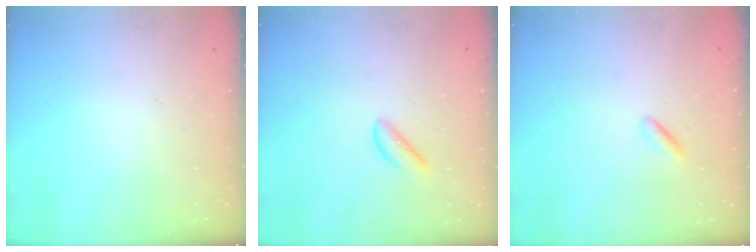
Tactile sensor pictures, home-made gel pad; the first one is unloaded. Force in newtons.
{"total": 2.3, "press": 2.3, "slide": 0.3}
{"total": 0.5, "press": 0.0, "slide": 0.5}